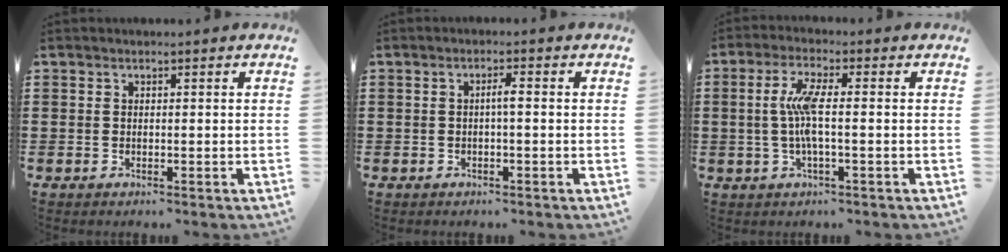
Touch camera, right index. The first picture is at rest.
{"total": 1.8, "force": [-0.2, 0.1, 1.8], "torque": [-0.035, 0.002, -0.006]}
{"total": 6.4, "force": [-0.3, 1.0, 6.3], "torque": [-0.143, -0.012, -0.018]}